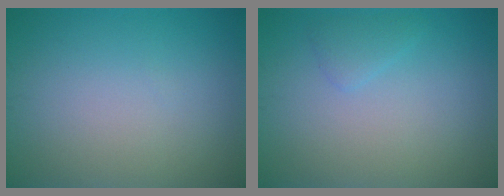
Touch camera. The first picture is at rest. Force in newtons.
{"total": 1.1, "press": 1.1, "slide": 0.1}